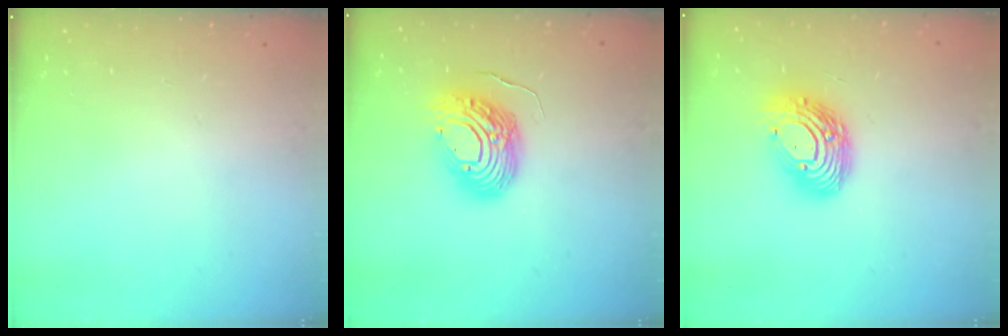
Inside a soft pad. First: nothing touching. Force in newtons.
{"total": 12.2, "press": 12.0, "slide": 2.4}
{"total": 15.3, "press": 15.3, "slide": 1.2}